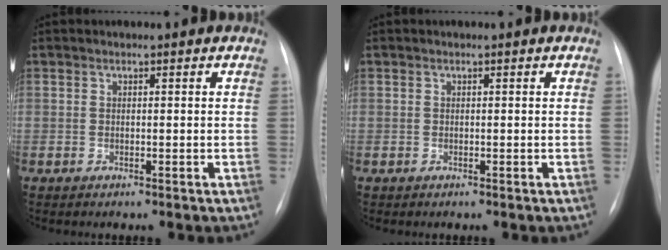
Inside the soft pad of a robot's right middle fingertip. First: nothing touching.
{"total": 0.0}